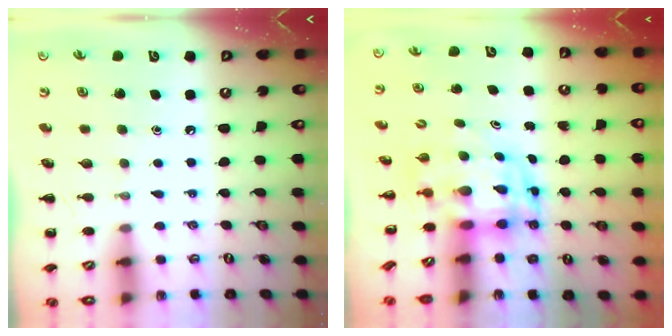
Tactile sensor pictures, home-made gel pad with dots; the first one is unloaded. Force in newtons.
{"total": 3.8, "press": 3.7, "slide": 0.8}